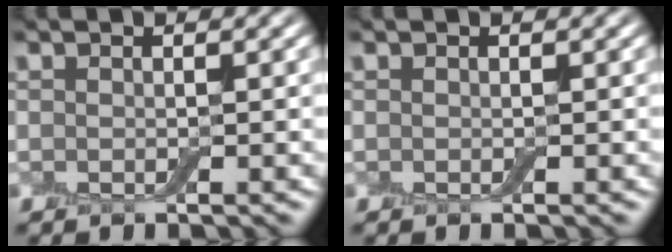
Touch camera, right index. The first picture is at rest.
{"total": 0.0}